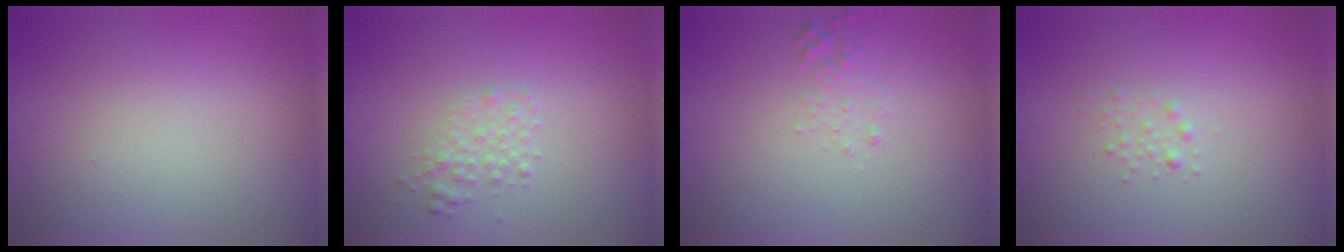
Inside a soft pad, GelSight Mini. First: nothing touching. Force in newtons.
{"total": 1.6, "press": 1.6, "slide": 0.0}
{"total": 1.4, "press": 1.4, "slide": 0.1}
{"total": 0.8, "press": 0.8, "slide": 0.1}